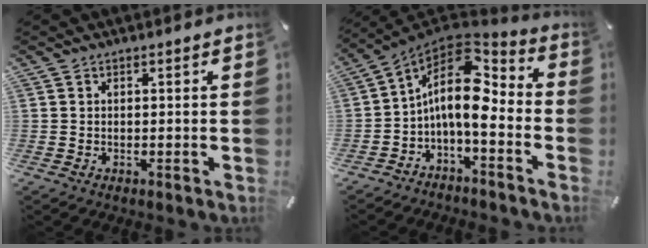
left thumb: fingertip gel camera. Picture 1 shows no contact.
{"total": 12.9, "force": [0.4, 6.9, 10.9], "torque": [-0.211, -0.021, 0.002]}